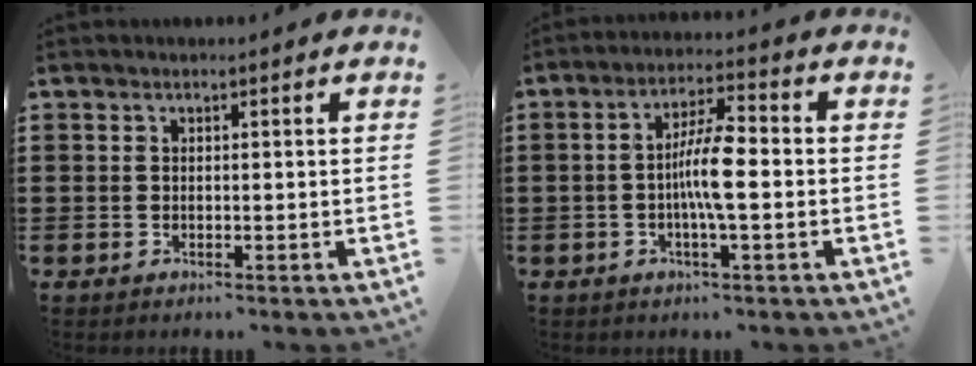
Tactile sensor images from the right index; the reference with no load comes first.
{"total": 7.2, "force": [-0.9, 1.3, 7.0], "torque": [-0.137, -0.001, -0.023]}